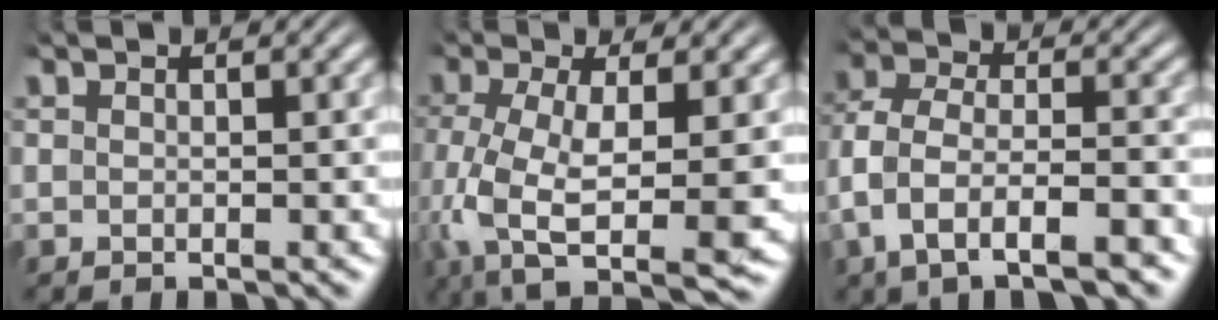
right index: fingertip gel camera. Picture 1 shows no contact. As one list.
[{"total": 10.9, "force": [-4.3, 6.2, 8.0], "torque": [-0.187, -0.068, -0.040]}, {"total": 7.2, "force": [-2.7, 4.5, 4.9], "torque": [-0.113, -0.030, -0.037]}]